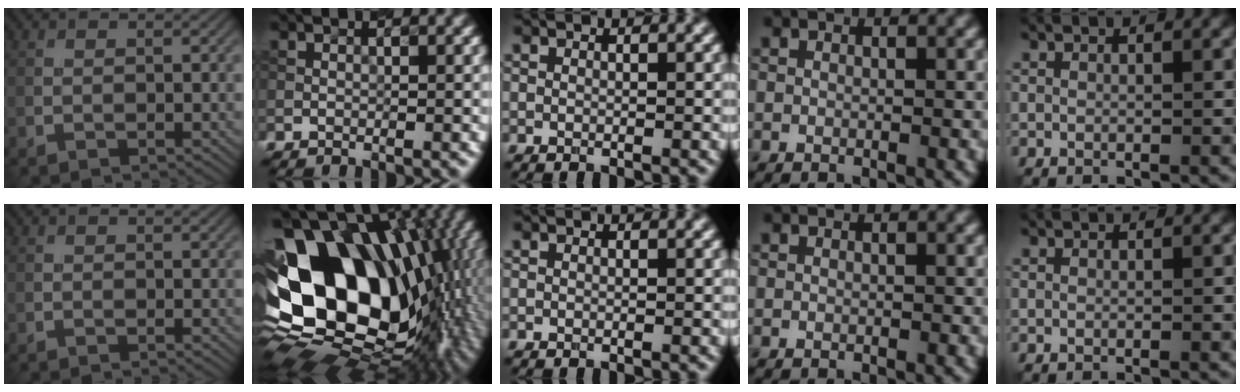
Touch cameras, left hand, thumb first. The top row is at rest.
{"index": {"total": 19.1, "force": [2.2, 13.2, 13.6], "torque": [-0.258, -0.002, 0.048]}}